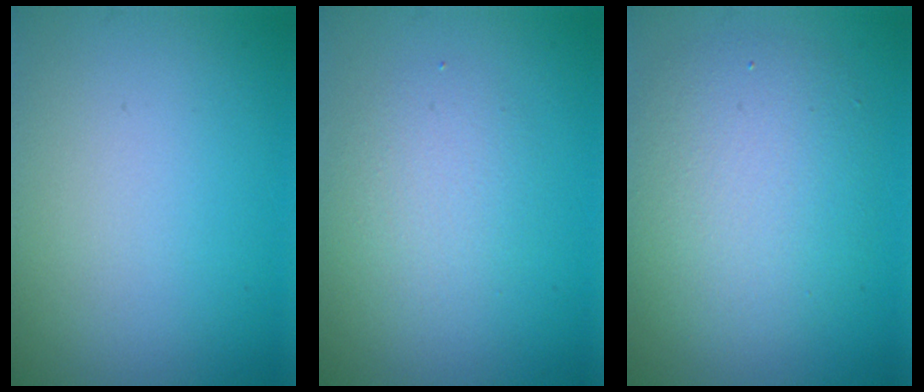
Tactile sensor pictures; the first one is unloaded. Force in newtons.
{"total": 2.4, "press": 2.4, "slide": 0.1}
{"total": 5.9, "press": 5.9, "slide": 0.5}